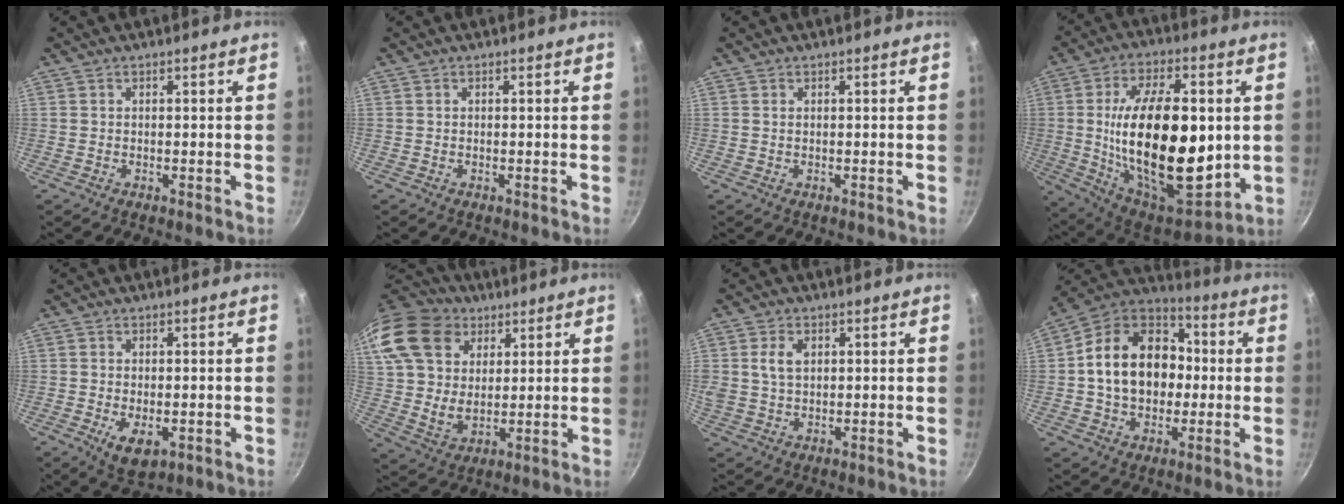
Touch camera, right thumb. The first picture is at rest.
{"total": 0.0}
{"total": 0.0}
{"total": 29.1, "force": [0.8, 14.7, 25.2], "torque": [-0.417, -0.018, 0.024]}
{"total": 5.9, "force": [-1.5, 3.2, 4.7], "torque": [-0.071, -0.012, -0.015]}
{"total": 21.6, "force": [11.4, 14.9, 10.6], "torque": [-0.214, -0.014, 0.214]}
{"total": 5.2, "force": [1.3, 3.6, 3.5], "torque": [-0.058, 0.001, 0.025]}
{"total": 19.0, "force": [0.4, 14.3, 12.4], "torque": [-0.185, 0.034, -0.004]}